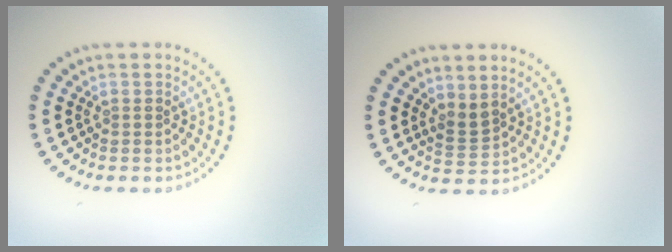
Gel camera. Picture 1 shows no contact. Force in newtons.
{"total": 1.7, "press": 1.2, "slide": 1.2}